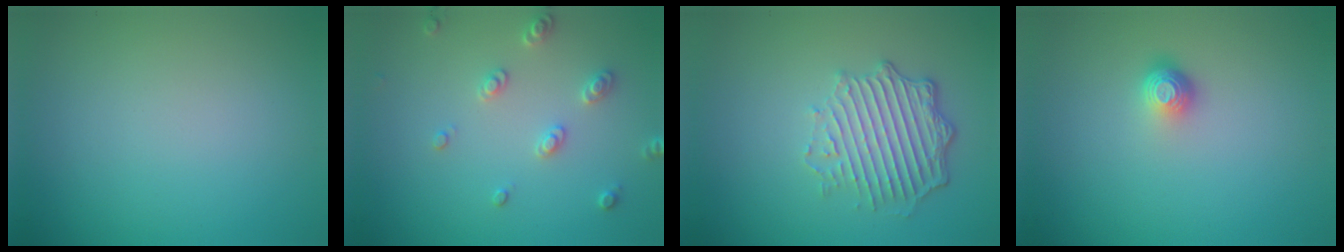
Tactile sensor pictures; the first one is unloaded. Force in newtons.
{"total": 2.5, "press": 2.4, "slide": 0.7}
{"total": 4.8, "press": 3.7, "slide": 3.1}
{"total": 1.6, "press": 1.1, "slide": 1.2}